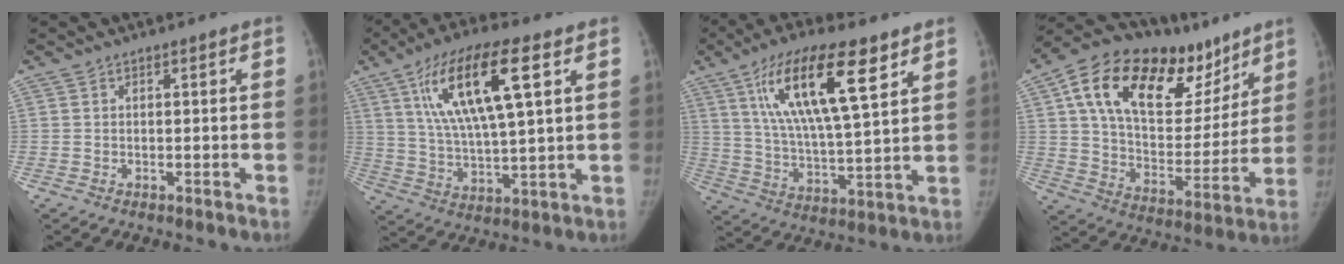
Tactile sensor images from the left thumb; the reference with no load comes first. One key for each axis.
{"total": 18.1, "fx": 7.0, "fy": 5.2, "fz": 15.9, "tx": -0.291, "ty": -0.008, "tz": 0.124}
{"total": 19.3, "fx": 9.2, "fy": 5.7, "fz": 16.0, "tx": -0.270, "ty": -0.029, "tz": 0.163}
{"total": 29.1, "fx": 15.1, "fy": 15.6, "fz": 19.4, "tx": -0.266, "ty": -0.003, "tz": 0.253}